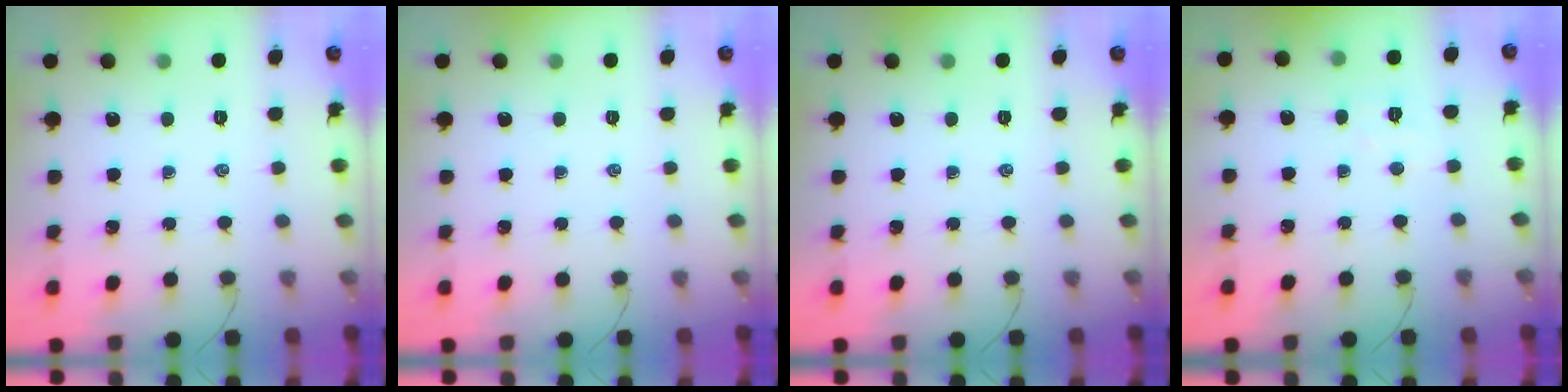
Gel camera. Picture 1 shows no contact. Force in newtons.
{"total": 0.0}
{"total": 0.0}
{"total": 3.5, "press": 3.4, "slide": 0.7}